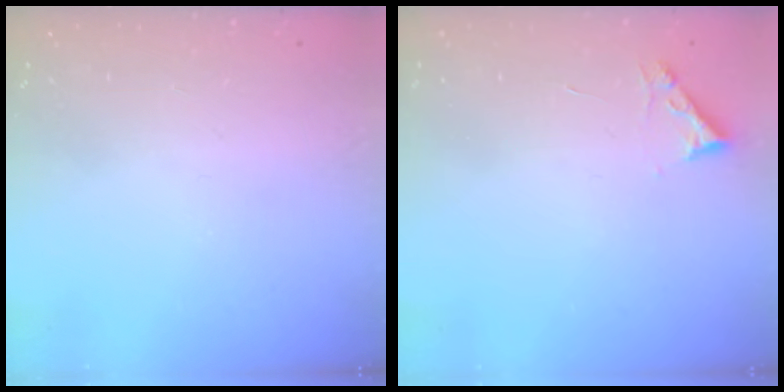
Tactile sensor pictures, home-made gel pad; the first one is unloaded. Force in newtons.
{"total": 2.7, "press": 2.7, "slide": 0.3}